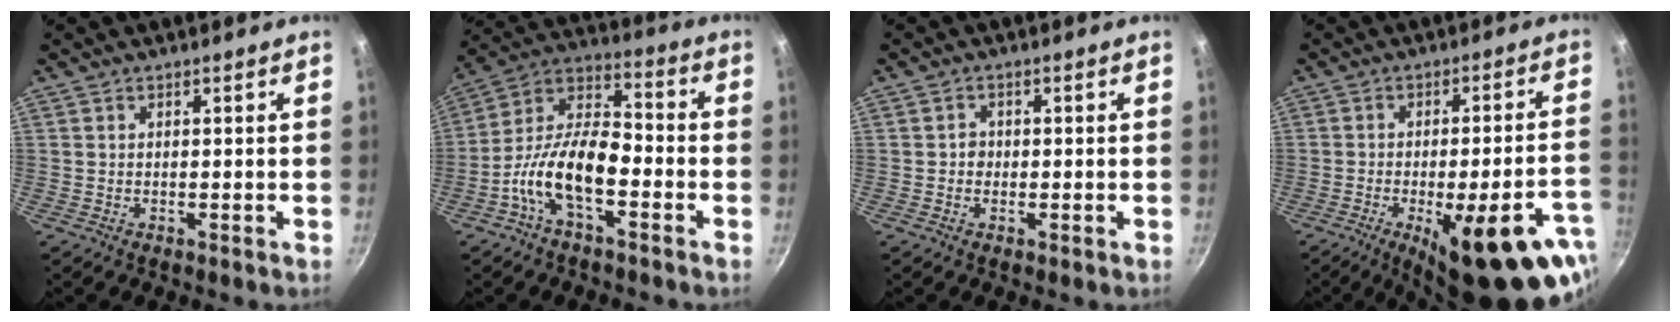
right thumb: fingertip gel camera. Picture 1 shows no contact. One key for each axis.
{"total": 14.6, "fx": -5.4, "fy": 6.9, "fz": 11.6, "tx": -0.202, "ty": 0.050, "tz": -0.119}
{"total": 1.9, "fx": -0.3, "fy": 1.7, "fz": 0.8, "tx": -0.005, "ty": 0.003, "tz": -0.008}
{"total": 23.4, "fx": -11.0, "fy": 7.4, "fz": 19.3, "tx": -0.201, "ty": 0.033, "tz": -0.142}